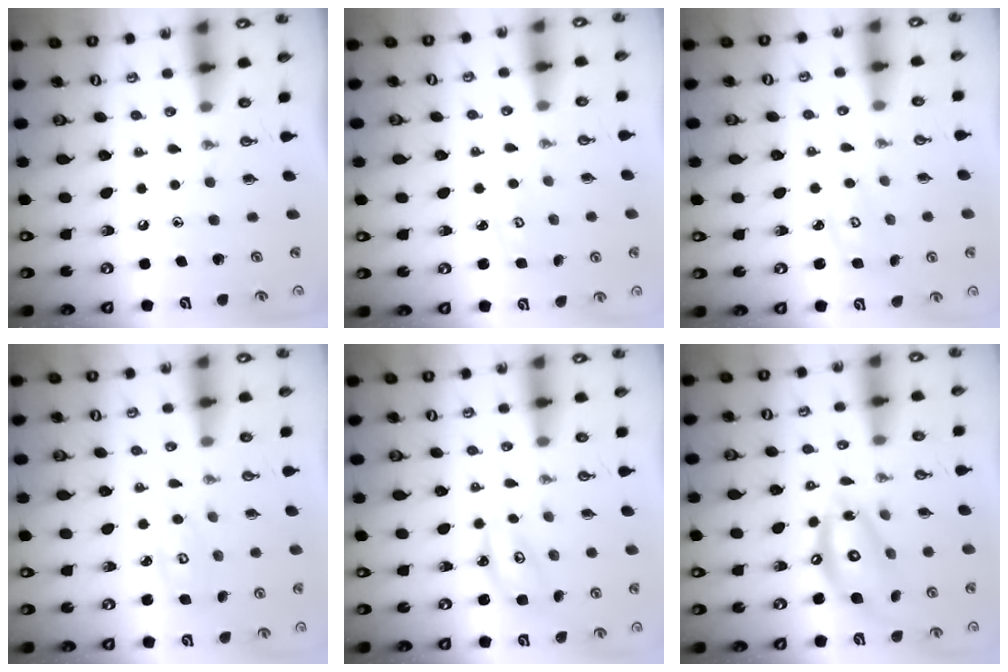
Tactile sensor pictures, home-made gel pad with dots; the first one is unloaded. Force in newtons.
{"total": 2.9, "press": 2.9, "slide": 0.3}
{"total": 4.0, "press": 4.0, "slide": 0.4}
{"total": 3.6, "press": 3.6, "slide": 0.2}
{"total": 3.6, "press": 3.6, "slide": 0.2}
{"total": 12.8, "press": 12.7, "slide": 0.9}